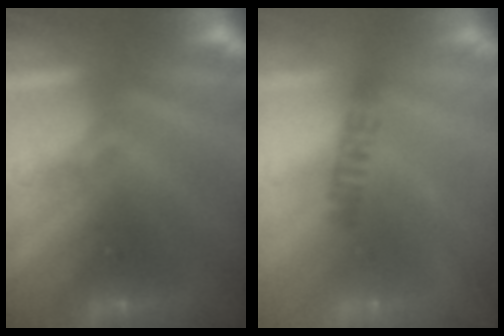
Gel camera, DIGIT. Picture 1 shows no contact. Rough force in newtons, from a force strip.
{"total": 2.5}